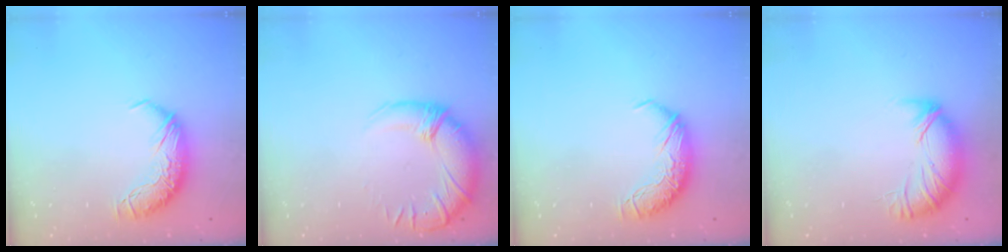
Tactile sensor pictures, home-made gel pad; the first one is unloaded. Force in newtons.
{"total": 2.8, "press": 0.1, "slide": 2.8}
{"total": 0.0}
{"total": 3.1, "press": 2.3, "slide": 2.1}